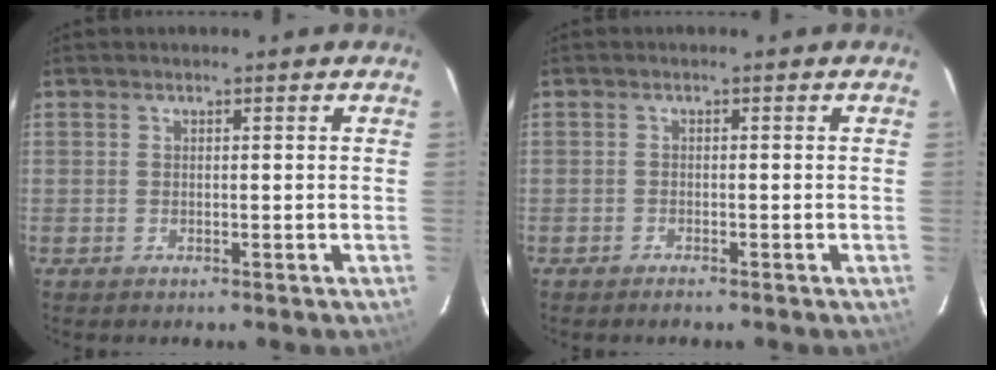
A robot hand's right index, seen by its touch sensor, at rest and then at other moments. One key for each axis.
{"total": 1.1, "fx": -1.0, "fy": 0.2, "fz": 0.4, "tx": -0.012, "ty": -0.001, "tz": -0.020}